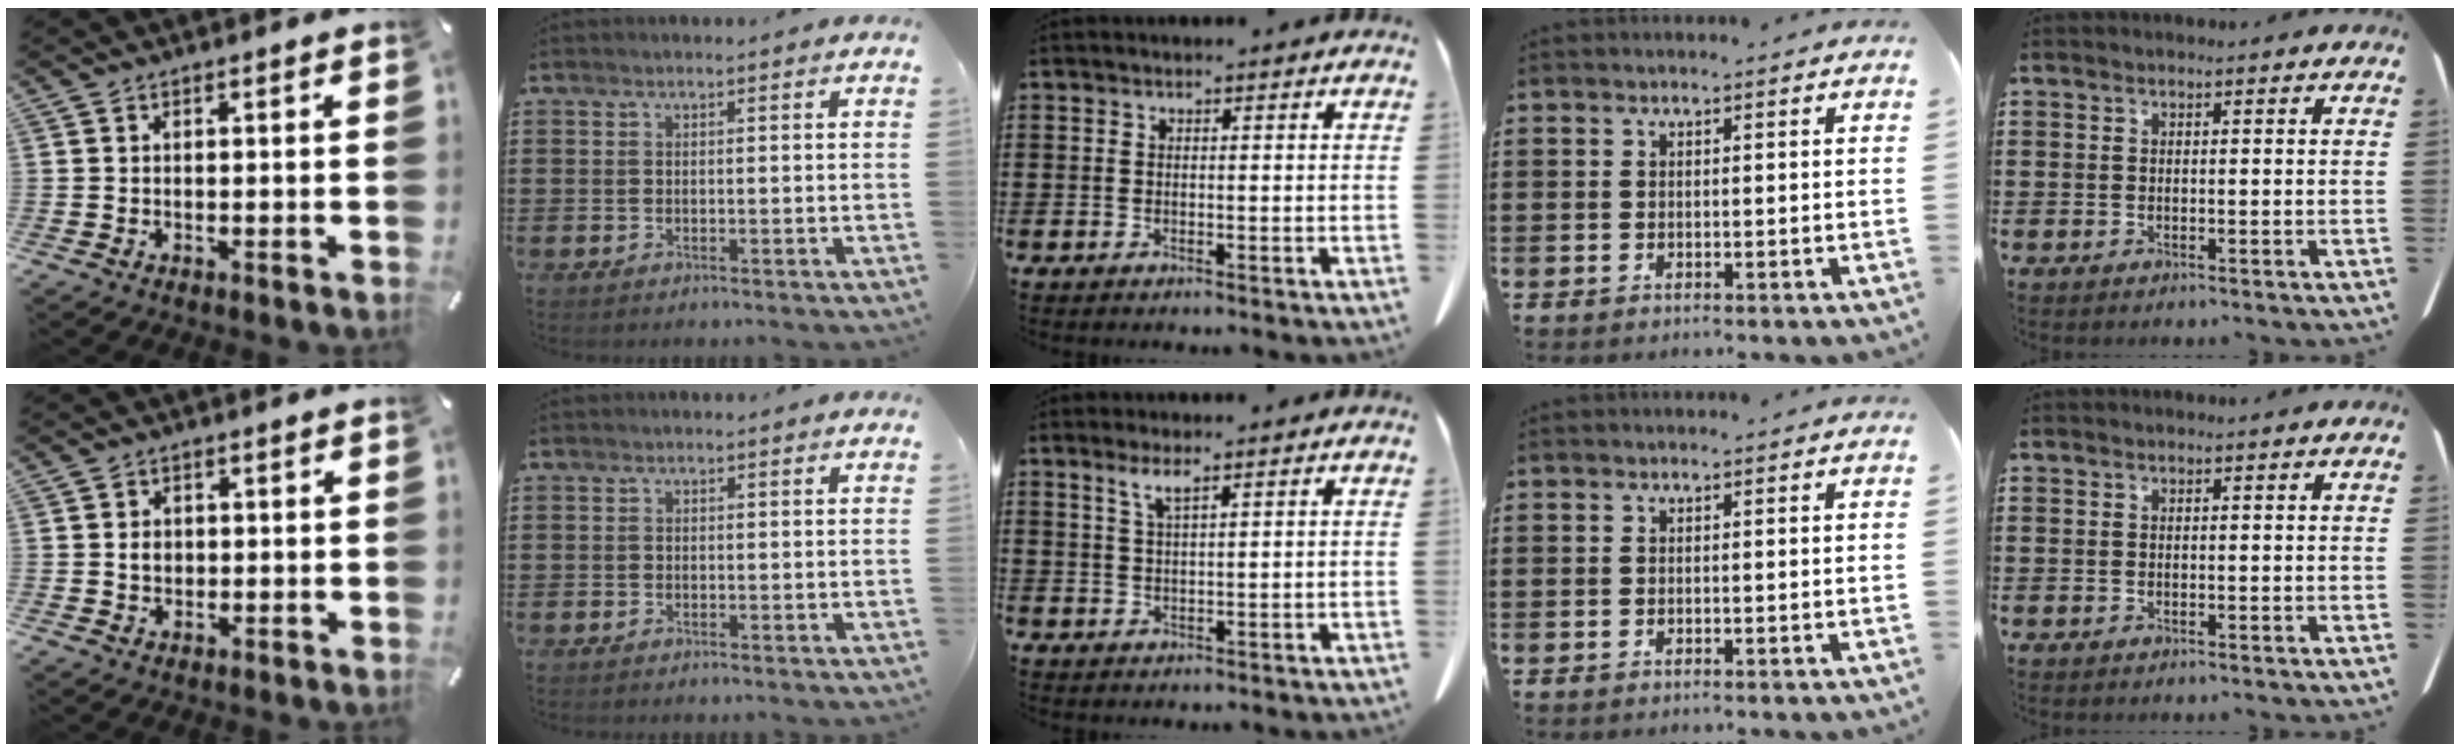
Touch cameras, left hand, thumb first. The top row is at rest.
{"thumb": {"total": 2.8, "force": [0.0, 2.4, 1.5], "torque": [-0.023, 0.002, -0.004]}, "index": {"total": 0.5, "force": [-0.4, 0.3, 0.1], "torque": [-0.004, 0.000, -0.008]}, "middle": {"total": 2.4, "force": [1.5, 0.4, 1.9], "torque": [-0.041, 0.002, 0.025]}}